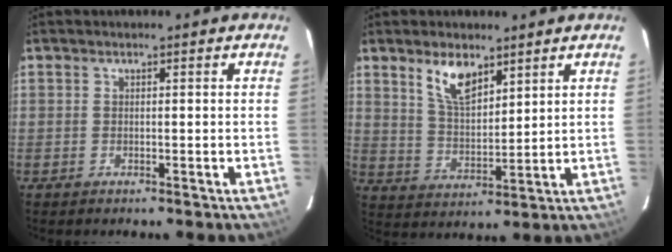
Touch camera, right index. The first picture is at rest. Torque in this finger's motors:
{"motor_torque": [0.74, 0.70, 0.22, 0.05]}